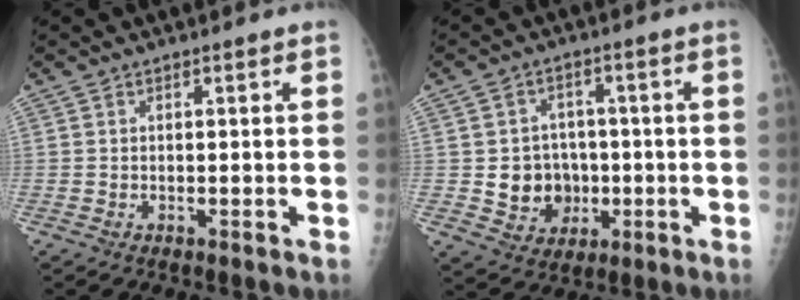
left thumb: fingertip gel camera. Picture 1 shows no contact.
{"total": 8.8, "force": [-1.0, 7.9, 3.7], "torque": [-0.017, 0.009, -0.008]}